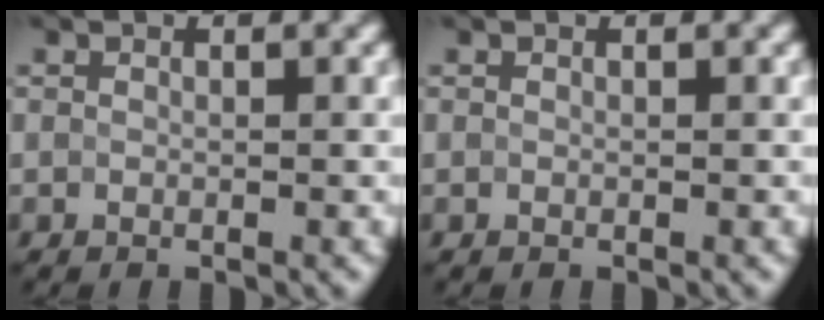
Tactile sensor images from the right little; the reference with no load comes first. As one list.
[{"total": 0.0}]